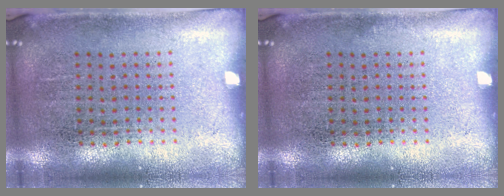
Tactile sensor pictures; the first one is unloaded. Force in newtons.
{"total": 0.0}